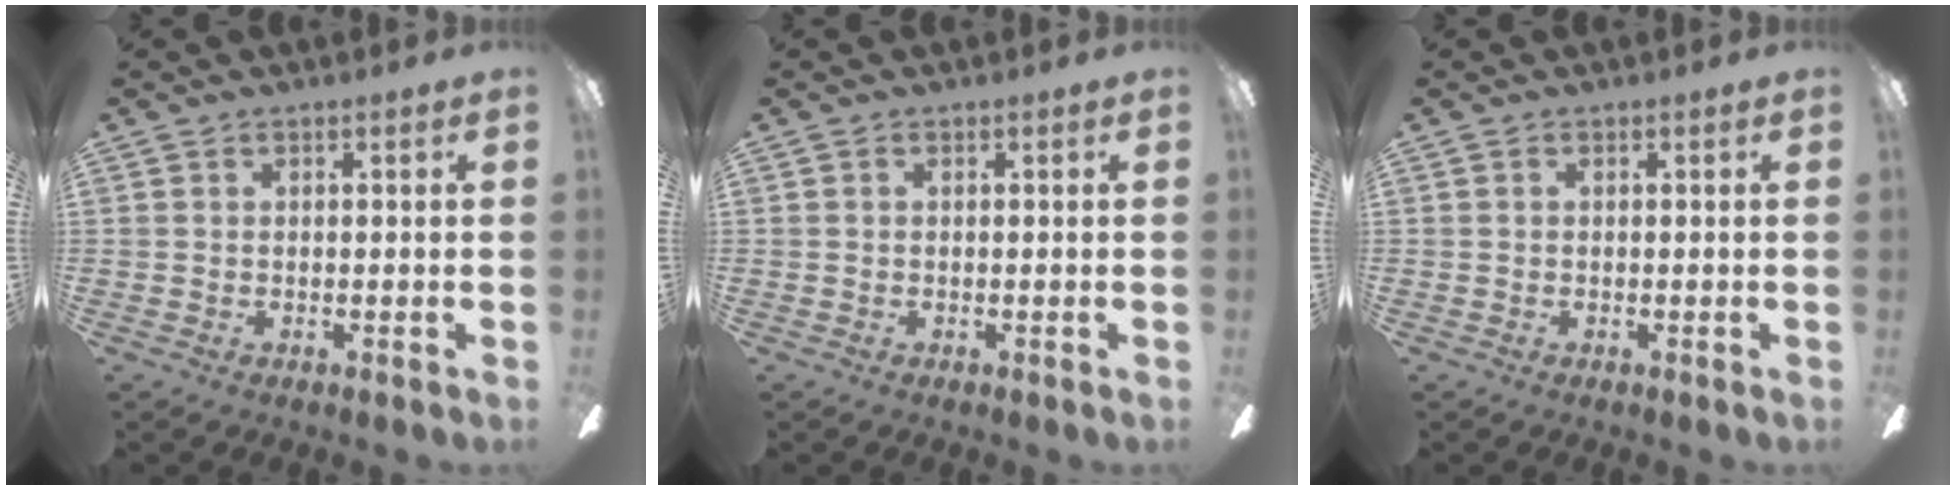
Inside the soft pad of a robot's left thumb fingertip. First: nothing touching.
{"total": 0.0}
{"total": 0.0}